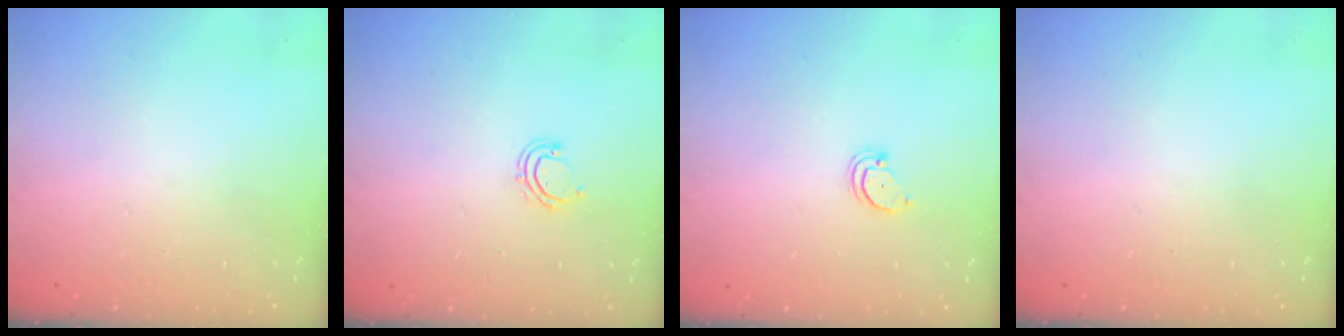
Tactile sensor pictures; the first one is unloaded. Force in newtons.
{"total": 5.9, "press": 5.8, "slide": 1.3}
{"total": 1.5, "press": 1.5, "slide": 0.2}
{"total": 0.0}